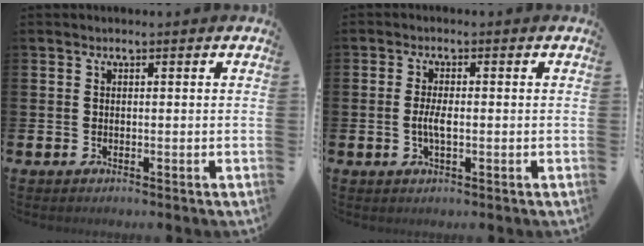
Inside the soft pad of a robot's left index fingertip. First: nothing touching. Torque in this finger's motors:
{"motor_torque": [0.72, 0.64, 0.11, 0.10]}